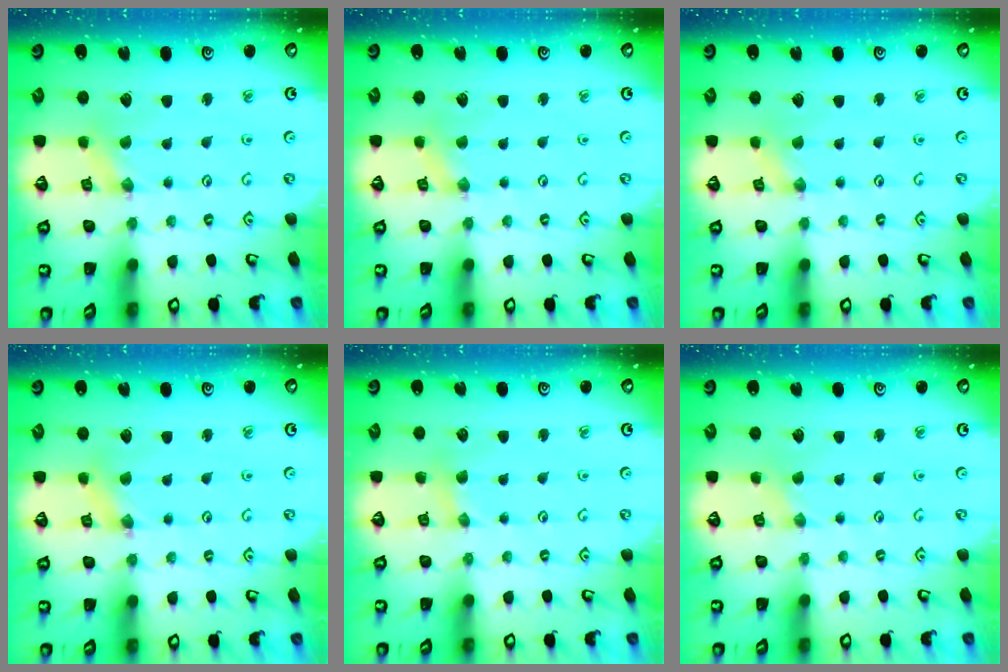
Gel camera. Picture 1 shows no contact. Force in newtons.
{"total": 1.3, "press": 1.3, "slide": 0.3}
{"total": 0.8, "press": 0.8, "slide": 0.2}
{"total": 2.3, "press": 2.3, "slide": 0.4}
{"total": 2.7, "press": 2.7, "slide": 0.4}
{"total": 0.0}